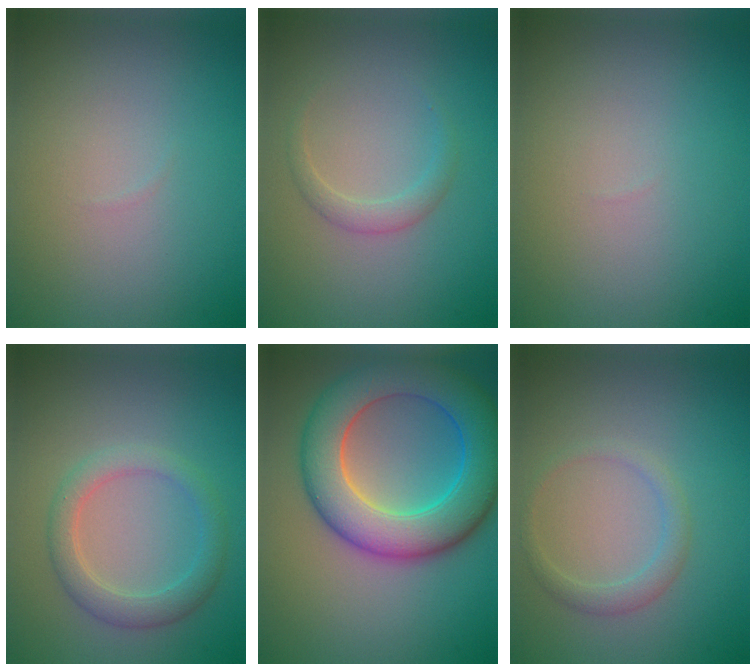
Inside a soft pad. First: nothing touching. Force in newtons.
{"total": 1.4, "press": 1.4, "slide": 0.0}
{"total": 0.0}
{"total": 2.9, "press": 2.9, "slide": 0.2}
{"total": 9.5, "press": 9.5, "slide": 0.4}
{"total": 1.7, "press": 1.7, "slide": 0.1}